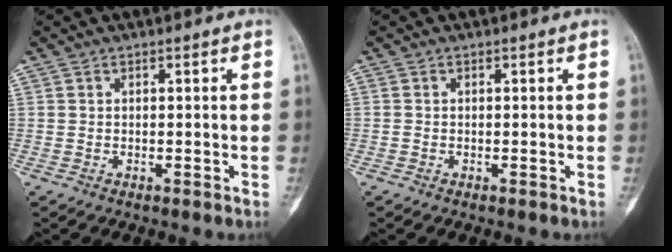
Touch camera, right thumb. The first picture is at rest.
{"total": 0.0}